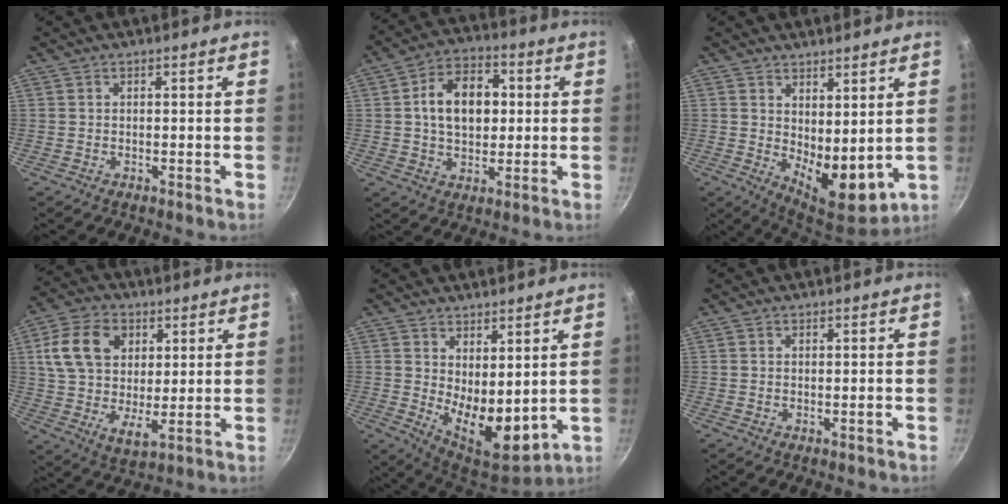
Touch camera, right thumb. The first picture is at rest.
{"total": 12.5, "force": [1.6, 8.5, 9.0], "torque": [-0.114, 0.015, 0.018]}
{"total": 9.9, "force": [2.3, 4.9, 8.3], "torque": [-0.101, -0.044, 0.045]}
{"total": 14.5, "force": [4.7, 9.9, 9.4], "torque": [-0.156, -0.005, 0.081]}
{"total": 11.2, "force": [2.4, 5.6, 9.4], "torque": [-0.122, -0.050, 0.053]}
{"total": 0.7, "force": [-0.2, 0.2, 0.7], "torque": [-0.010, 0.002, -0.003]}